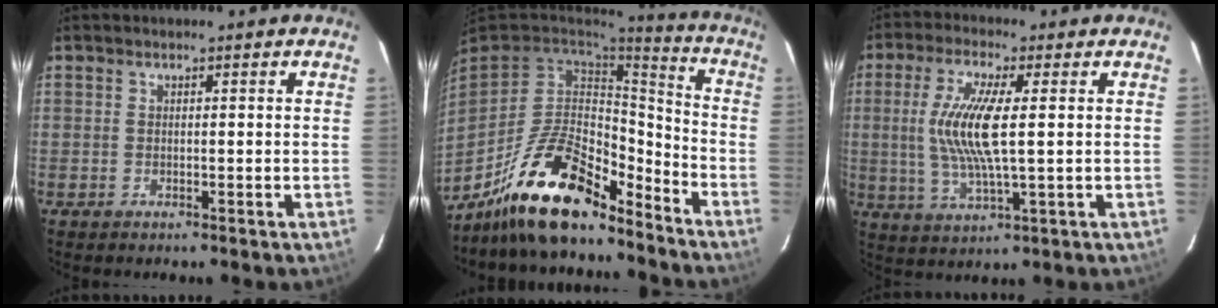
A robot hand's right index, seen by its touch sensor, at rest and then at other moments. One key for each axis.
{"total": 18.6, "fx": -13.9, "fy": 6.2, "fz": 10.6, "tx": -0.221, "ty": -0.002, "tz": -0.249}
{"total": 11.3, "fx": 1.1, "fy": 2.3, "fz": 11.0, "tx": -0.220, "ty": -0.003, "tz": 0.024}